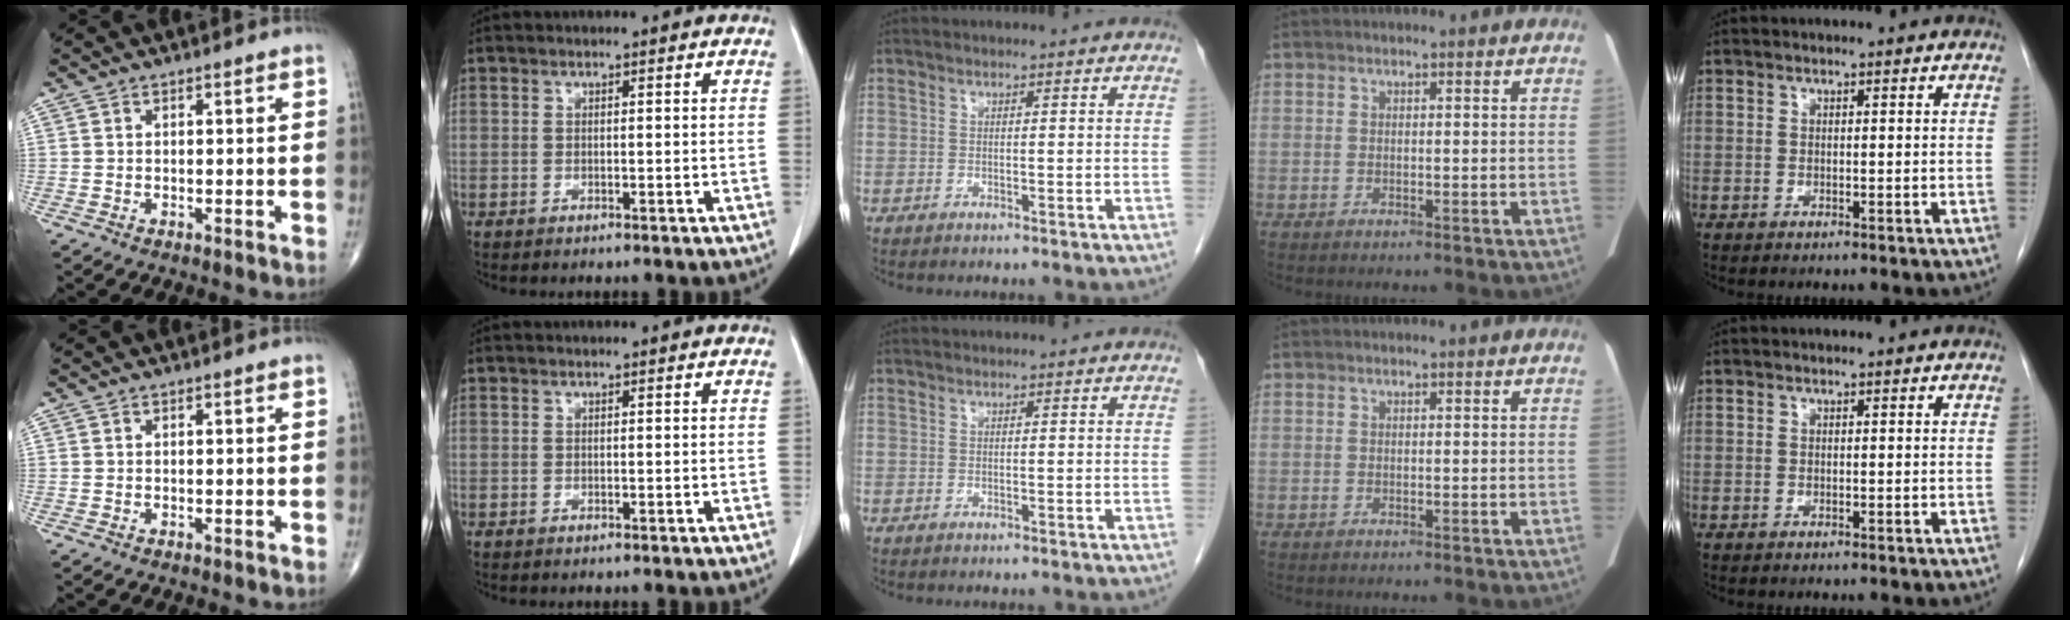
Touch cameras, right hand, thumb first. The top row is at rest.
{}